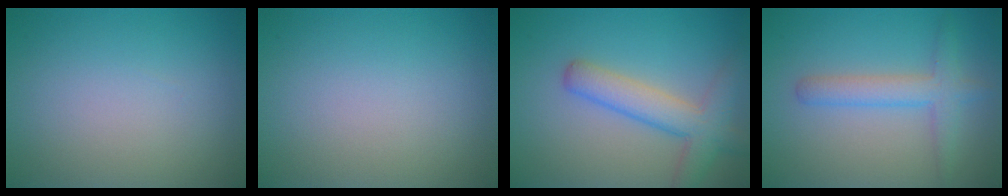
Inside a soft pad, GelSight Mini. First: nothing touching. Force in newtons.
{"total": 0.0}
{"total": 4.8, "press": 4.8, "slide": 0.4}
{"total": 3.1, "press": 3.1, "slide": 0.1}